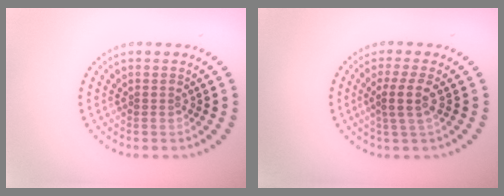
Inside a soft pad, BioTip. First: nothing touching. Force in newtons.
{"total": 2.4, "press": 1.8, "slide": 1.7}